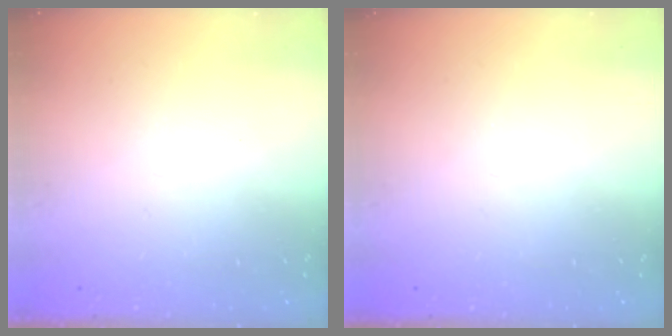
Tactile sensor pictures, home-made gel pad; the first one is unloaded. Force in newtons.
{"total": 0.0}